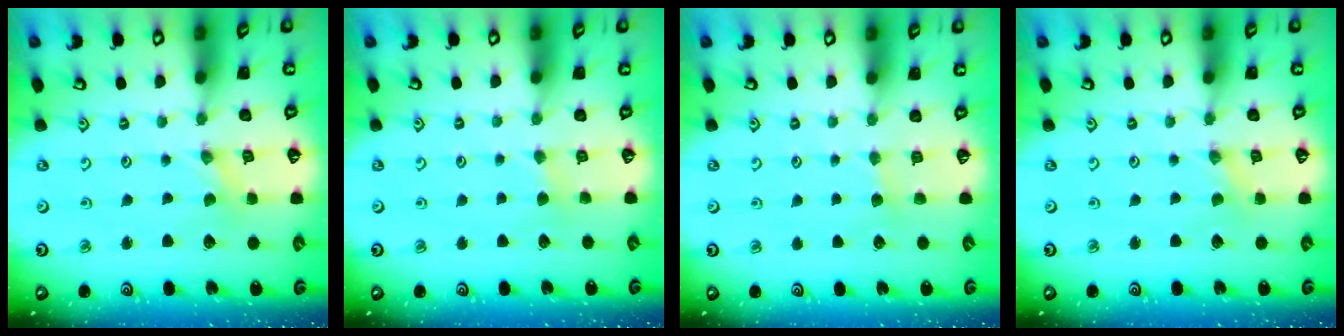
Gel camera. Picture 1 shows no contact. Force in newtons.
{"total": 2.3, "press": 2.3, "slide": 0.3}
{"total": 2.4, "press": 2.4, "slide": 0.4}
{"total": 0.0}